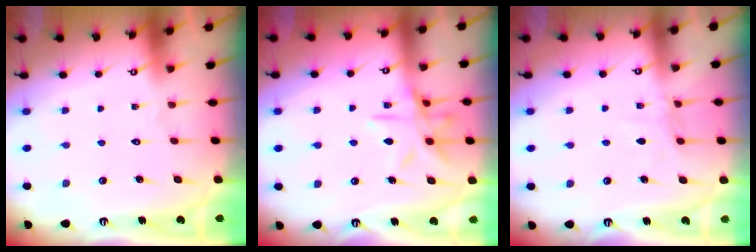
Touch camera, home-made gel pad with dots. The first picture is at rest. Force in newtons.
{"total": 12.2, "press": 12.1, "slide": 0.9}
{"total": 4.3, "press": 4.3, "slide": 0.4}